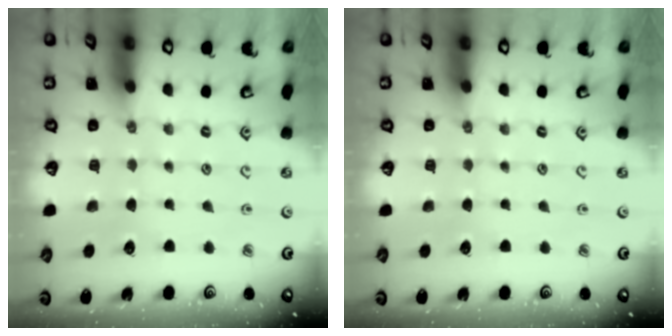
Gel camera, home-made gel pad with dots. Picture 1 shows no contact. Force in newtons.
{"total": 0.0}